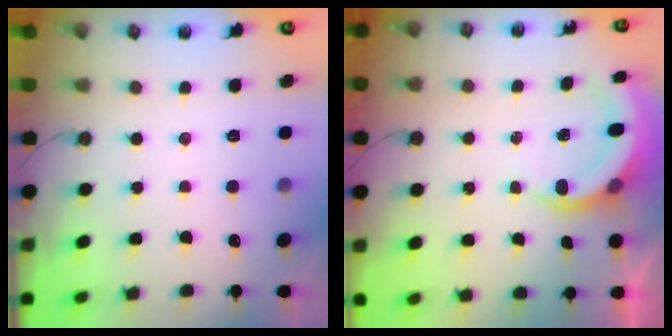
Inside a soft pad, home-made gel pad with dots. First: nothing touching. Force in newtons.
{"total": 5.3, "press": 5.3, "slide": 0.3}